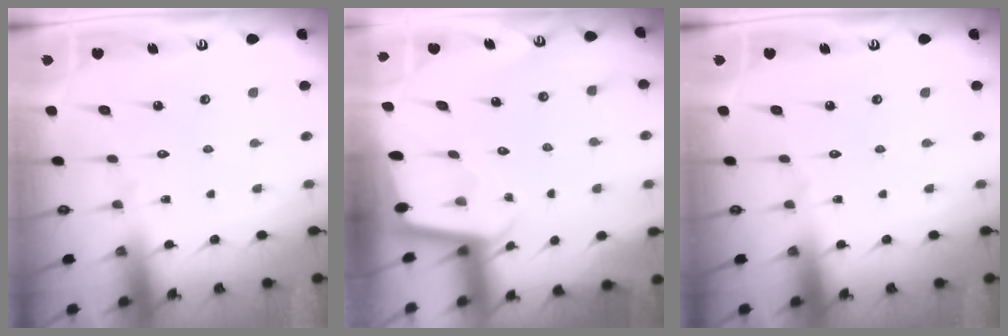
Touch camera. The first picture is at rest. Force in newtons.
{"total": 1.9, "press": 1.9, "slide": 0.1}
{"total": 0.0}